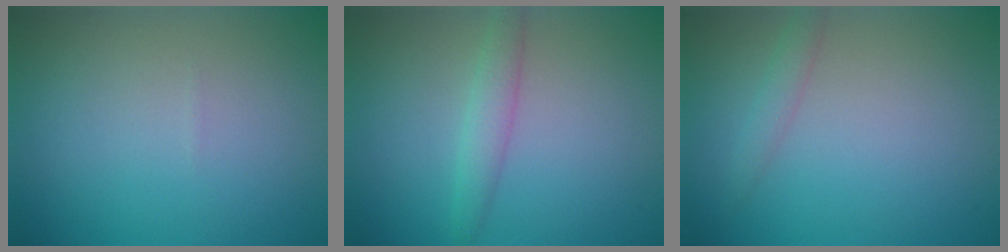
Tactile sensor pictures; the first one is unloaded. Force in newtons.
{"total": 2.0, "press": 2.0, "slide": 0.0}
{"total": 1.3, "press": 1.3, "slide": 0.0}